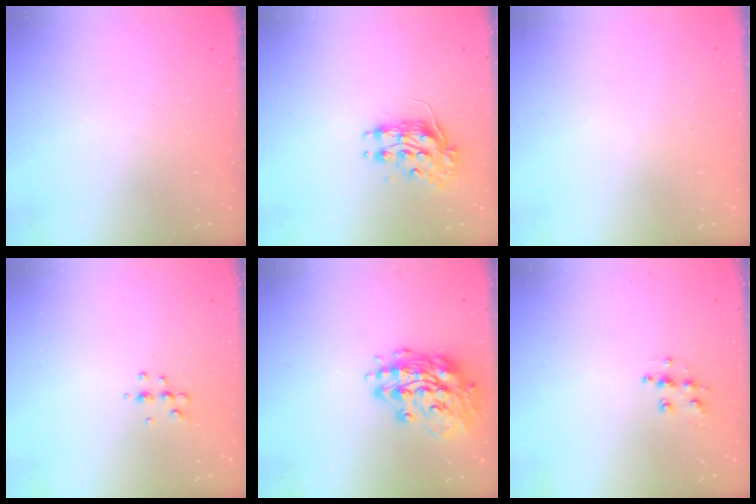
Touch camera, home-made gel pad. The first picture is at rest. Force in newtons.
{"total": 8.7, "press": 8.7, "slide": 0.4}
{"total": 0.0}
{"total": 4.5, "press": 4.3, "slide": 1.2}
{"total": 15.0, "press": 14.7, "slide": 2.6}
{"total": 7.3, "press": 7.3, "slide": 0.1}